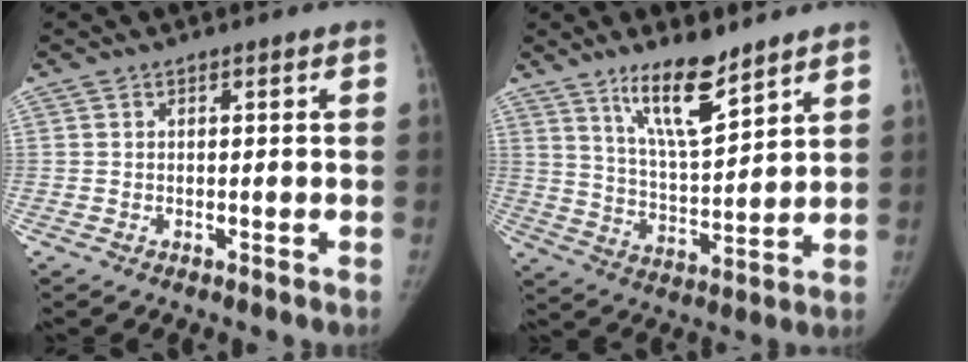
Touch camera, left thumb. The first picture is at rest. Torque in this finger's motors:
{"motor_torque": [0.70, -0.10, 1.38, -1.31, 0.33]}